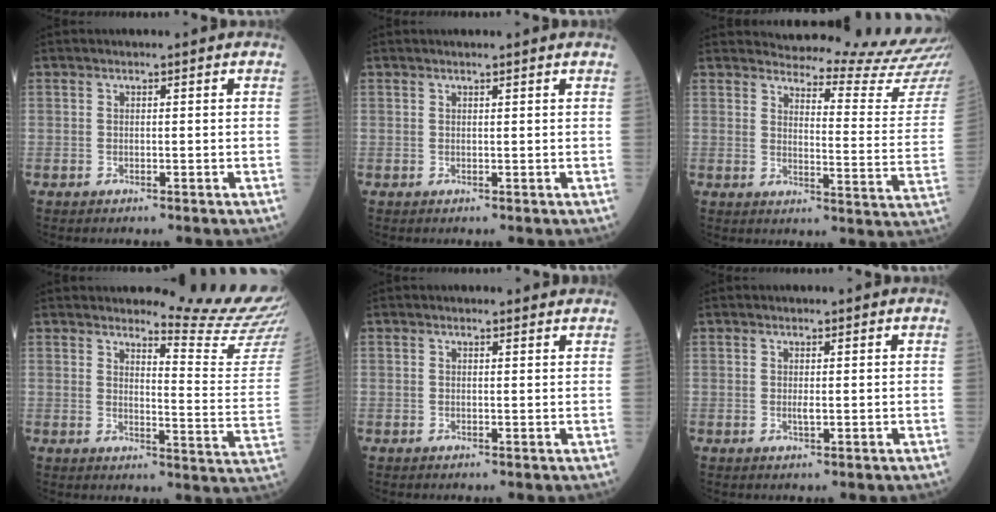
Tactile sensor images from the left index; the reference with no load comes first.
{"total": 1.6, "force": [1.5, -0.2, 0.5], "torque": [-0.010, 0.005, 0.021]}
{"total": 19.5, "force": [19.1, -0.2, 4.1], "torque": [-0.052, -0.145, 0.204]}
{"total": 13.3, "force": [13.0, -2.2, 1.5], "torque": [-0.021, -0.136, 0.144]}
{"total": 1.4, "force": [1.3, 0.6, -0.1], "torque": [-0.005, 0.001, 0.012]}
{"total": 0.8, "force": [0.0, 0.3, 0.7], "torque": [-0.020, -0.006, 0.002]}